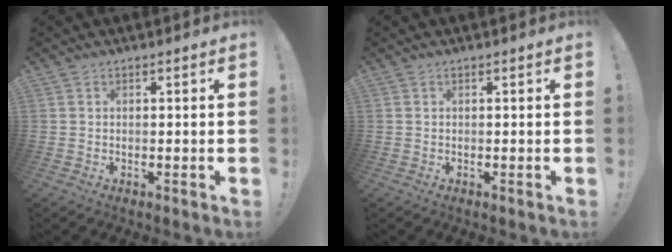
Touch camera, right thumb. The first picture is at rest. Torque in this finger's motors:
{"motor_torque": [0.00, 0.00, 0.00, 0.00, 0.00]}